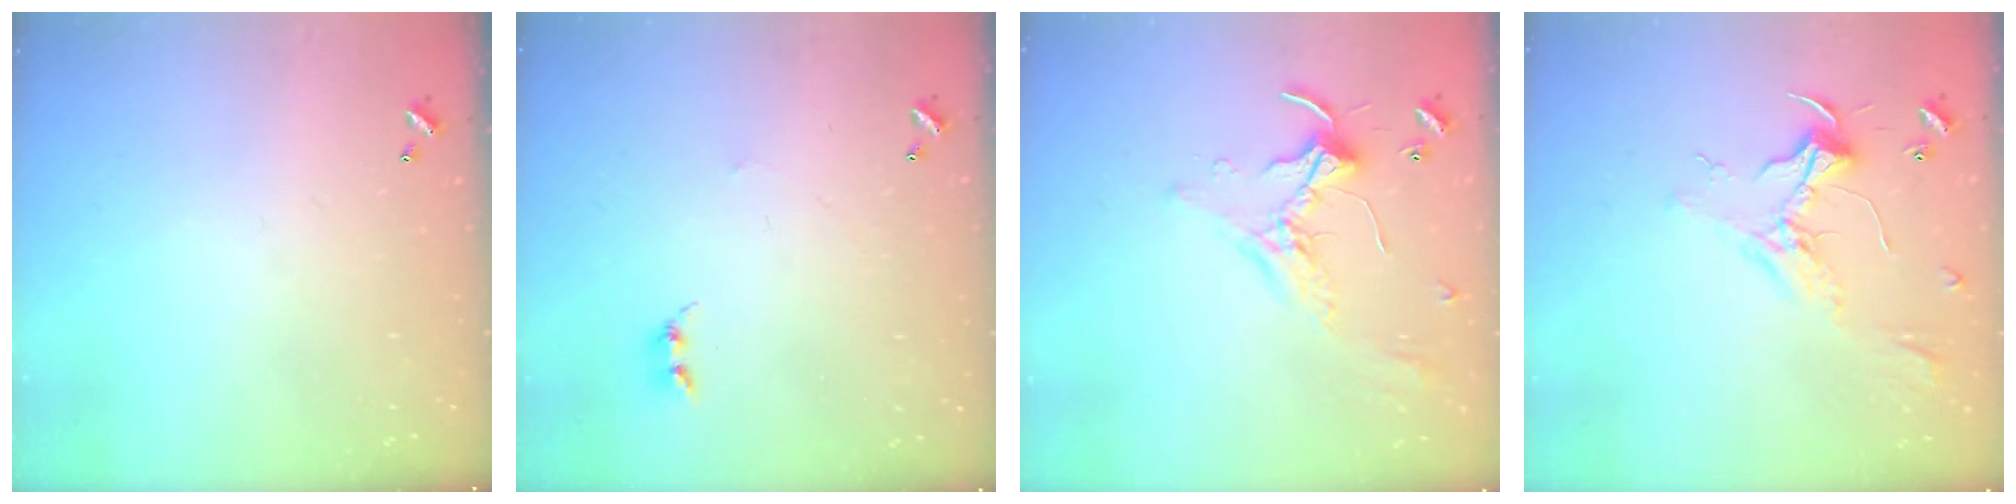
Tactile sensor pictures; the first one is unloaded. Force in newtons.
{"total": 2.9, "press": 2.9, "slide": 0.3}
{"total": 1.7, "press": 1.7, "slide": 0.1}
{"total": 2.2, "press": 2.1, "slide": 0.7}